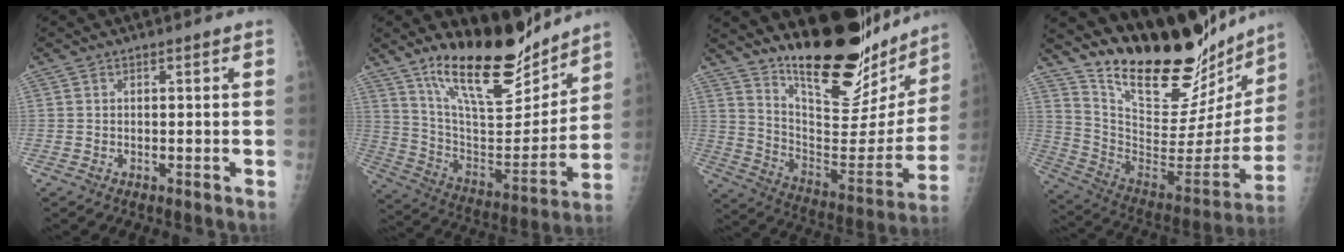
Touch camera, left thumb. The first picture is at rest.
{"total": 21.2, "force": [16.5, 6.9, 11.4], "torque": [-0.143, -0.108, 0.287]}
{"total": 26.5, "force": [20.8, 8.1, 14.2], "torque": [-0.177, -0.129, 0.314]}
{"total": 28.8, "force": [24.5, 8.9, 12.4], "torque": [-0.168, -0.148, 0.370]}